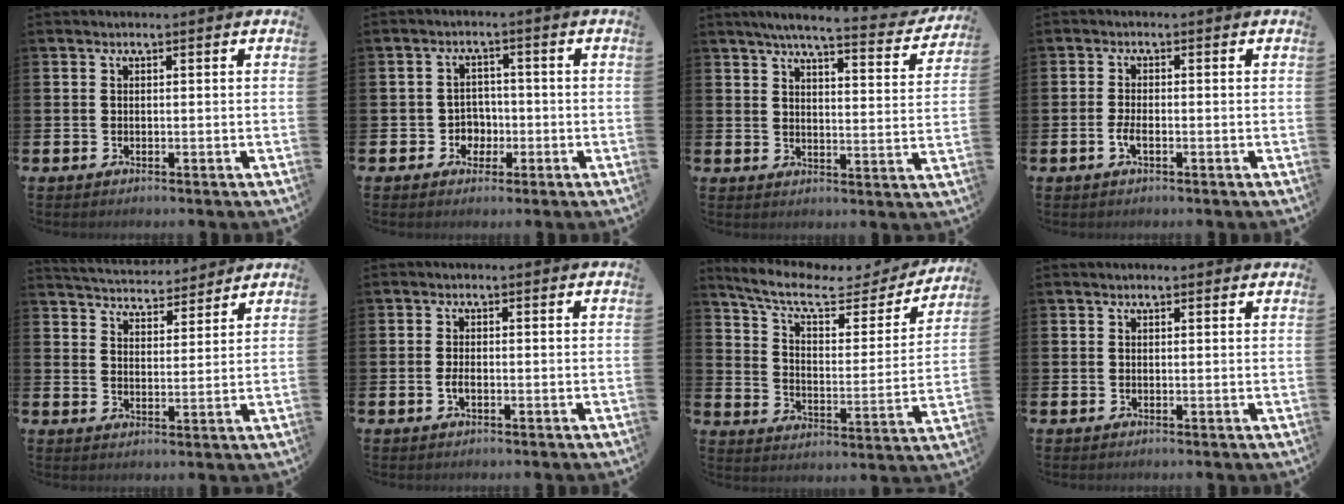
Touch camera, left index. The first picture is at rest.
{"total": 3.0, "force": [-0.9, 2.8, 0.7], "torque": [-0.011, -0.003, -0.028]}
{"total": 5.8, "force": [5.2, 0.4, 2.6], "torque": [-0.053, -0.033, 0.082]}
{"total": 1.9, "force": [-0.7, 0.7, 1.6], "torque": [-0.025, -0.001, -0.015]}
{"total": 4.8, "force": [4.7, 0.8, -0.1], "torque": [-0.010, -0.035, 0.082]}
{"total": 1.3, "force": [-0.4, 0.6, 1.1], "torque": [-0.023, 0.002, -0.008]}
{"total": 9.5, "force": [7.7, 3.2, 4.6], "torque": [-0.107, -0.048, 0.125]}
{"total": 0.8, "force": [0.7, 0.2, 0.3], "torque": [-0.001, 0.001, 0.012]}